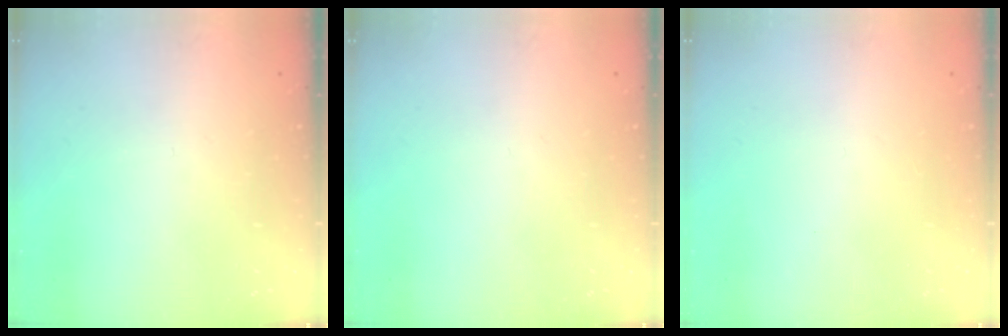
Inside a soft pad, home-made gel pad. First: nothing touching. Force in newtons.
{"total": 0.0}
{"total": 1.6, "press": 1.6, "slide": 0.1}